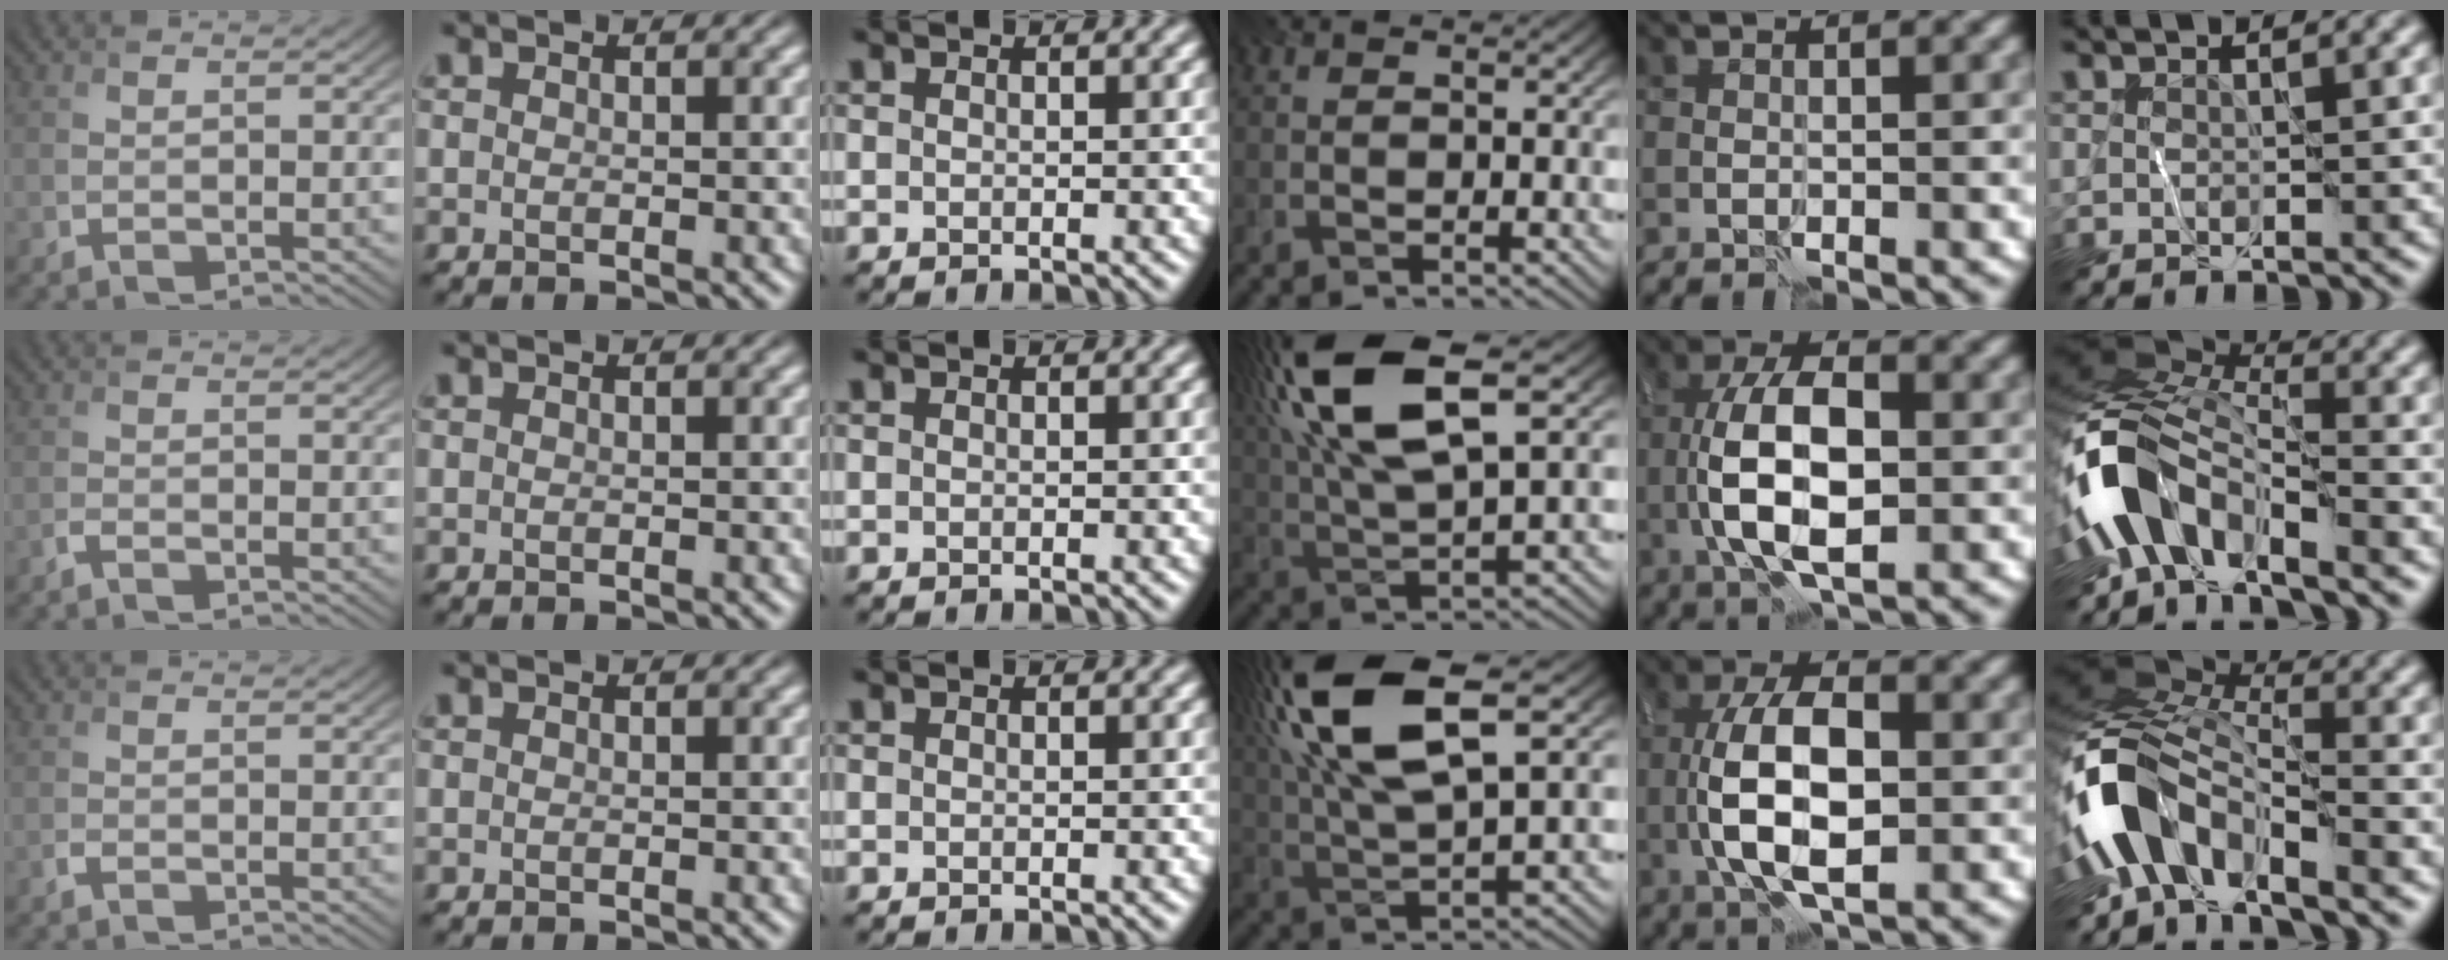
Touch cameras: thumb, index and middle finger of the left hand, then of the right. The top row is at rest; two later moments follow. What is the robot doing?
{"motion": "wipe", "object": "whiteboard"}